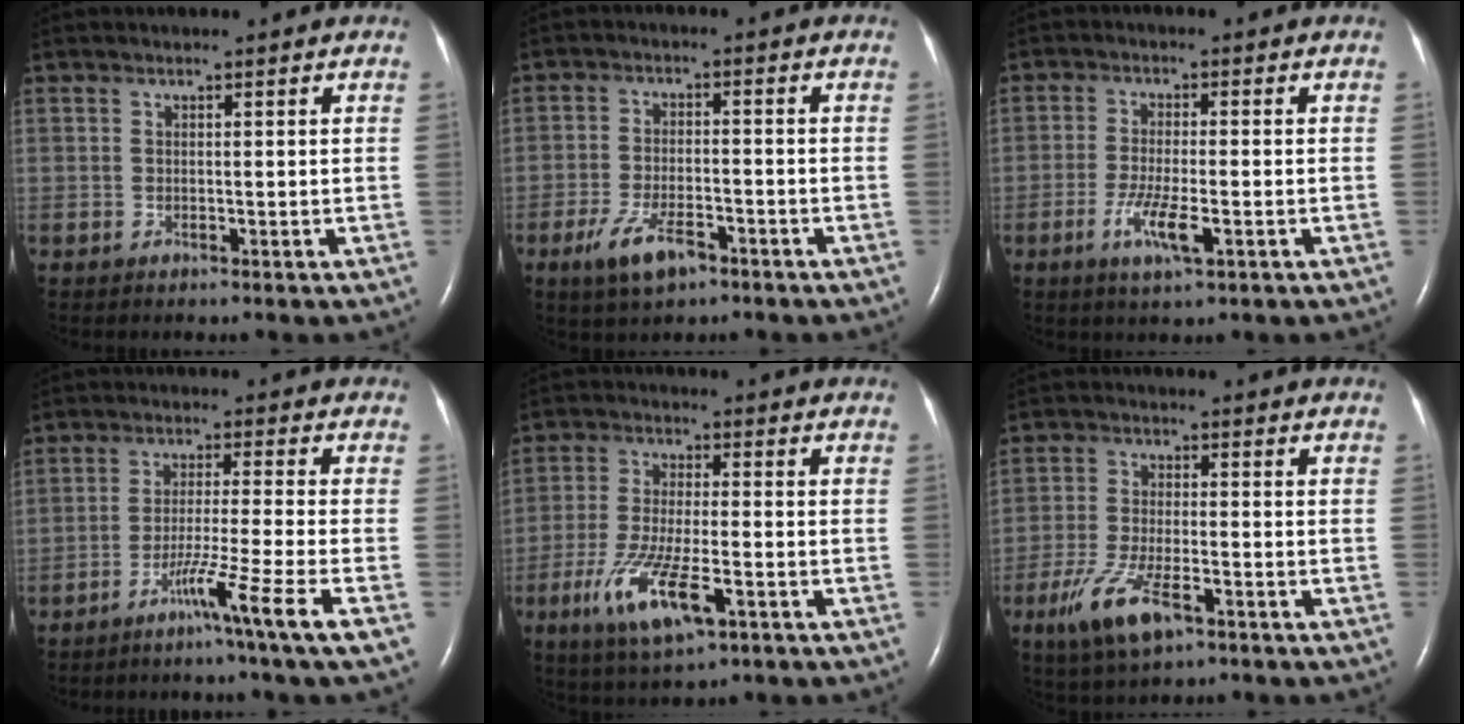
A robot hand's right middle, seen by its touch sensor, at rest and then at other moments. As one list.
[{"total": 6.4, "force": [-3.8, 2.4, 4.6], "torque": [-0.098, -0.006, -0.065]}, {"total": 5.4, "force": [-2.2, 0.8, 4.8], "torque": [-0.102, -0.009, -0.039]}, {"total": 7.2, "force": [-4.2, -2.6, 5.2], "torque": [-0.089, -0.018, -0.081]}, {"total": 10.5, "force": [-4.7, 2.4, 9.1], "torque": [-0.187, -0.020, -0.079]}, {"total": 8.3, "force": [-4.5, 2.4, 6.5], "torque": [-0.139, -0.016, -0.080]}]